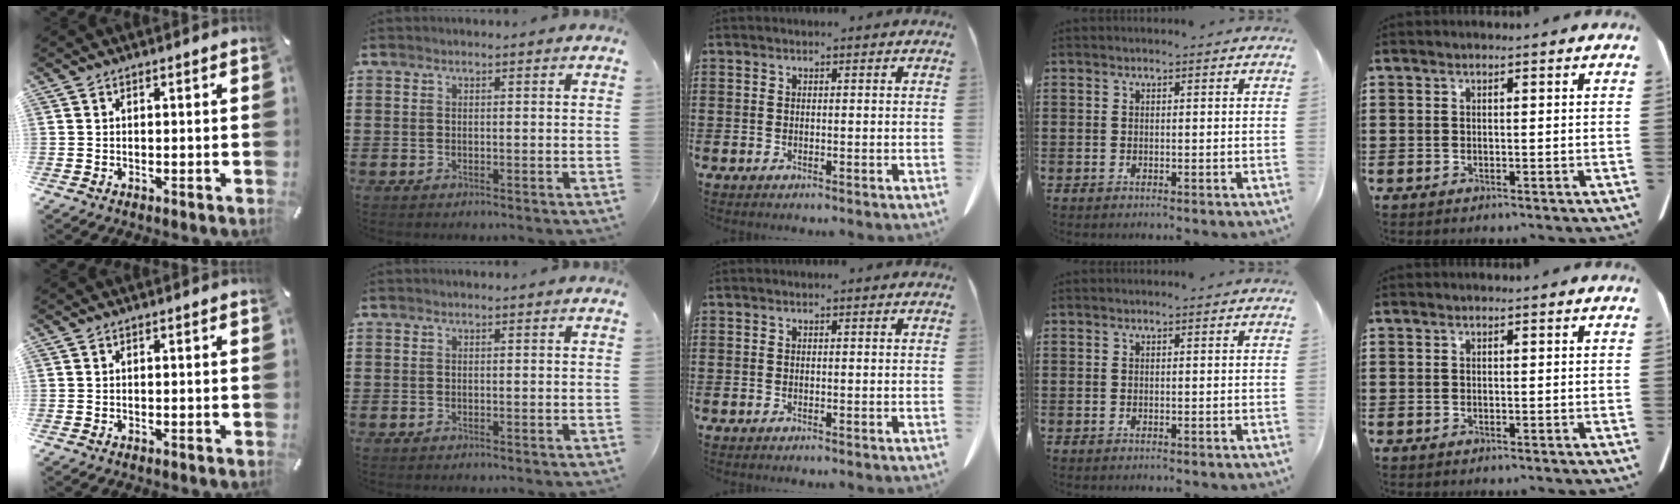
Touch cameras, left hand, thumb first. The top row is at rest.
{}